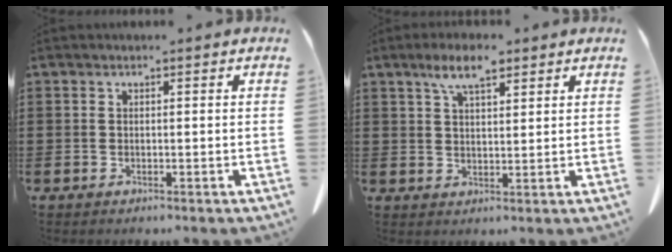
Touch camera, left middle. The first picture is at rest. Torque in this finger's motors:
{"motor_torque": [1.36, 0.78, 0.41, 0.07]}